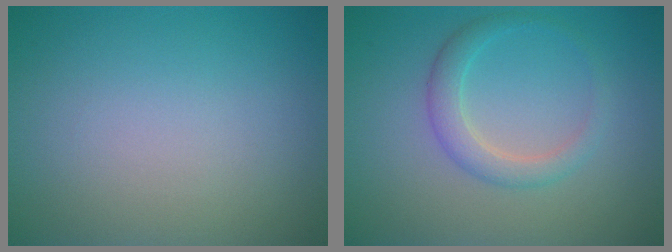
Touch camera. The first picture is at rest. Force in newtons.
{"total": 2.4, "press": 2.4, "slide": 0.1}